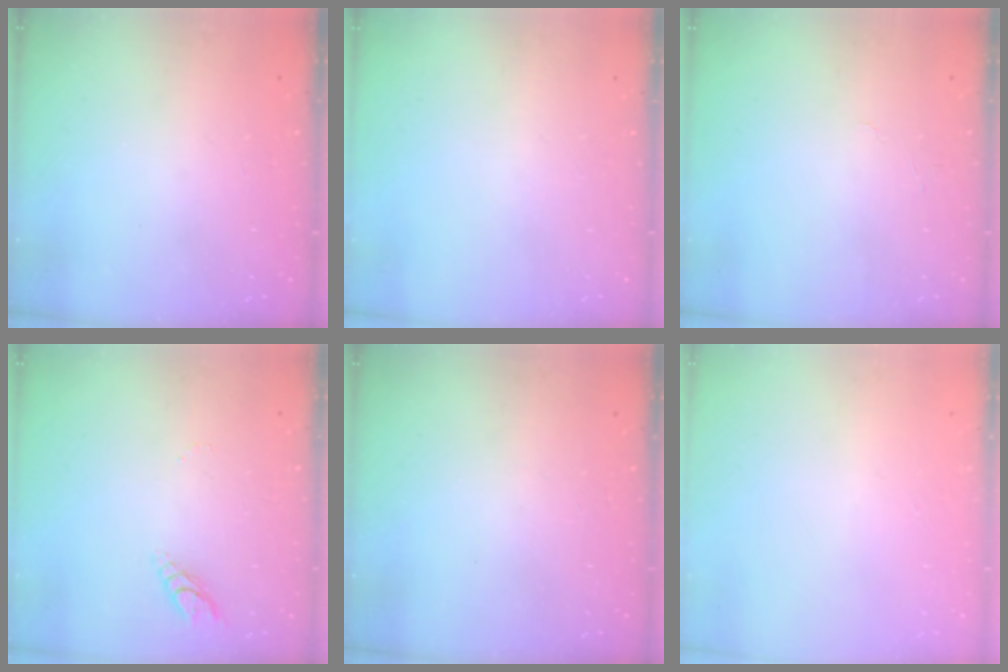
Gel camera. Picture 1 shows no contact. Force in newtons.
{"total": 0.0}
{"total": 3.6, "press": 3.6, "slide": 0.3}
{"total": 4.0, "press": 4.0, "slide": 0.4}
{"total": 0.0}
{"total": 0.0}